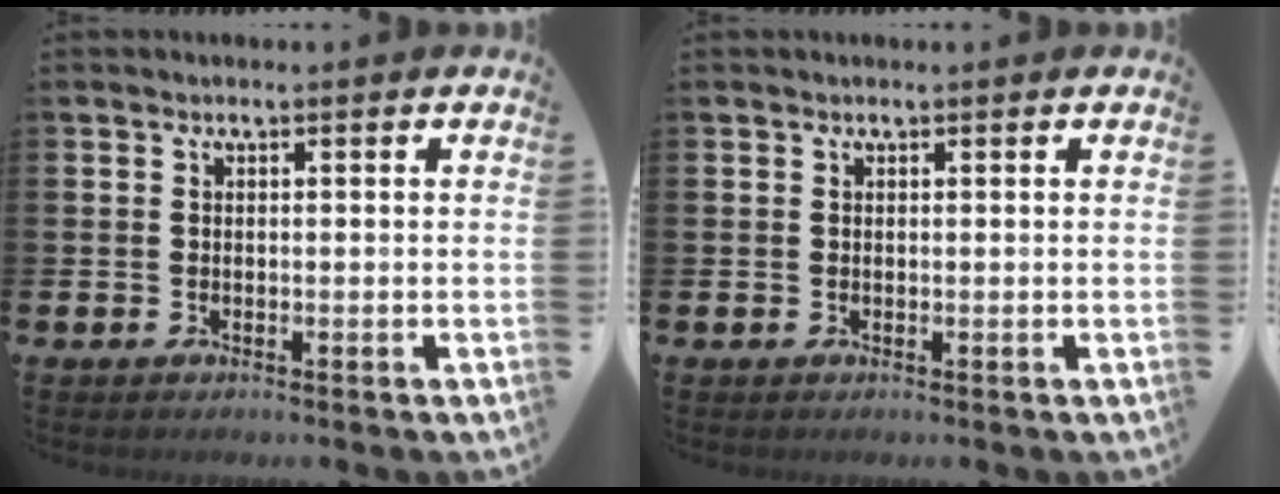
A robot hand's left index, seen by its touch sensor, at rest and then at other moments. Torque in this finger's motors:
{"motor_torque": [-0.41, -0.54, -0.60, 0.00]}